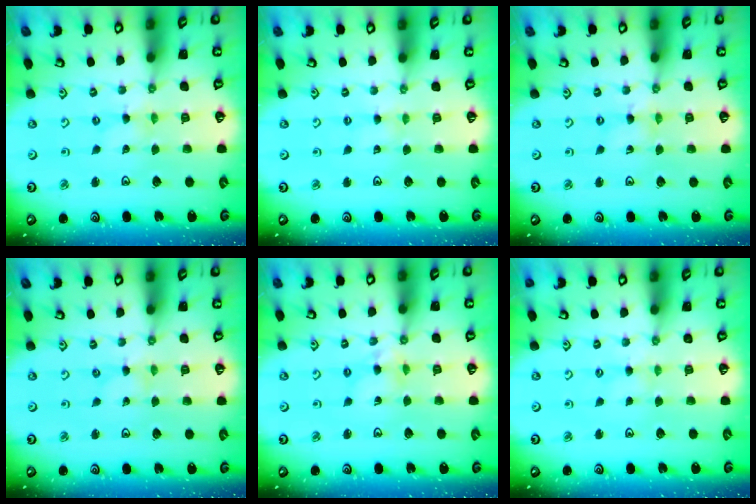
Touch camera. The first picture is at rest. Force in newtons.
{"total": 1.5, "press": 1.5, "slide": 0.3}
{"total": 0.7, "press": 0.7, "slide": 0.2}
{"total": 0.0}
{"total": 4.8, "press": 4.8, "slide": 0.4}
{"total": 1.3, "press": 1.2, "slide": 0.3}